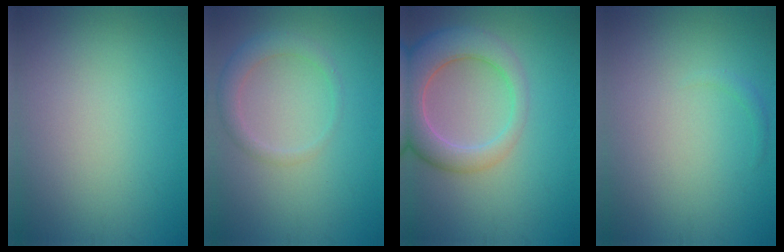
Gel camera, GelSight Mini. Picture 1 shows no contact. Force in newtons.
{"total": 2.2, "press": 2.2, "slide": 0.3}
{"total": 6.7, "press": 6.7, "slide": 0.5}
{"total": 0.6, "press": 0.6, "slide": 0.1}